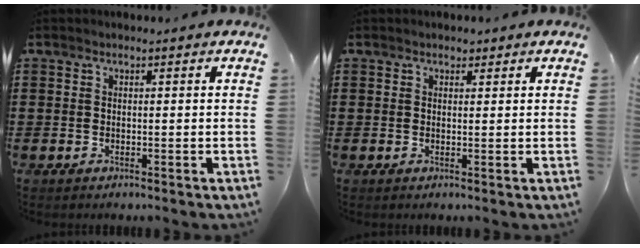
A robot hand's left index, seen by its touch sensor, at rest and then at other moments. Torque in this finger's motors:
{"motor_torque": [0.18, -0.13, -0.02, 0.02]}